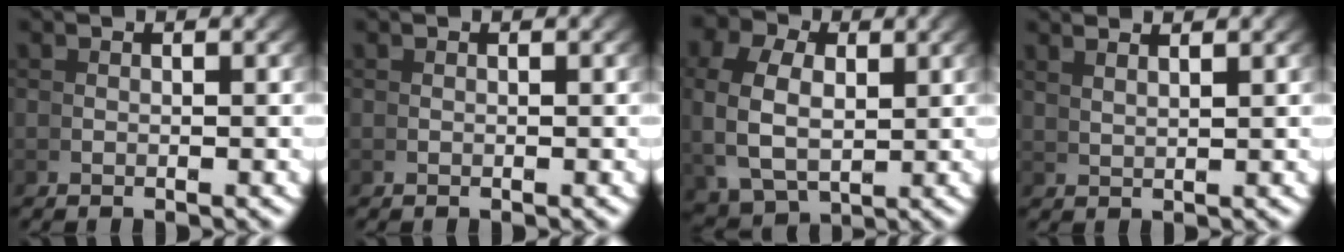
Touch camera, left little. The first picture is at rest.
{"total": 0.0}
{"total": 6.7, "force": [1.0, 5.0, 4.3], "torque": [-0.097, -0.018, 0.030]}
{"total": 2.8, "force": [2.6, -0.7, 0.8], "torque": [-0.001, 0.007, 0.052]}